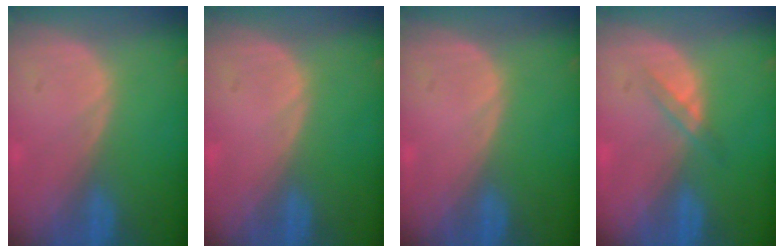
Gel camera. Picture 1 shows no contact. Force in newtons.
{"total": 0.0}
{"total": 0.0}
{"total": 1.8, "press": 1.8, "slide": 0.2}